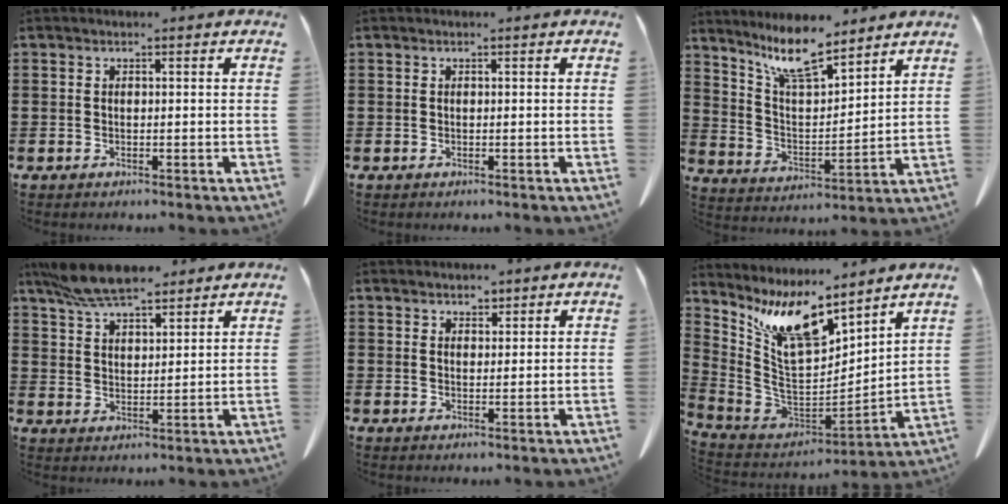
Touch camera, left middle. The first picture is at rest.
{"total": 0.0}
{"total": 9.4, "force": [7.8, 1.7, 5.0], "torque": [-0.113, -0.033, 0.141]}
{"total": 8.2, "force": [6.9, 2.1, 3.7], "torque": [-0.093, -0.015, 0.130]}
{"total": 1.9, "force": [1.8, 0.6, 0.2], "torque": [-0.009, 0.000, 0.036]}
{"total": 12.1, "force": [8.3, 4.2, 7.8], "torque": [-0.186, -0.039, 0.151]}